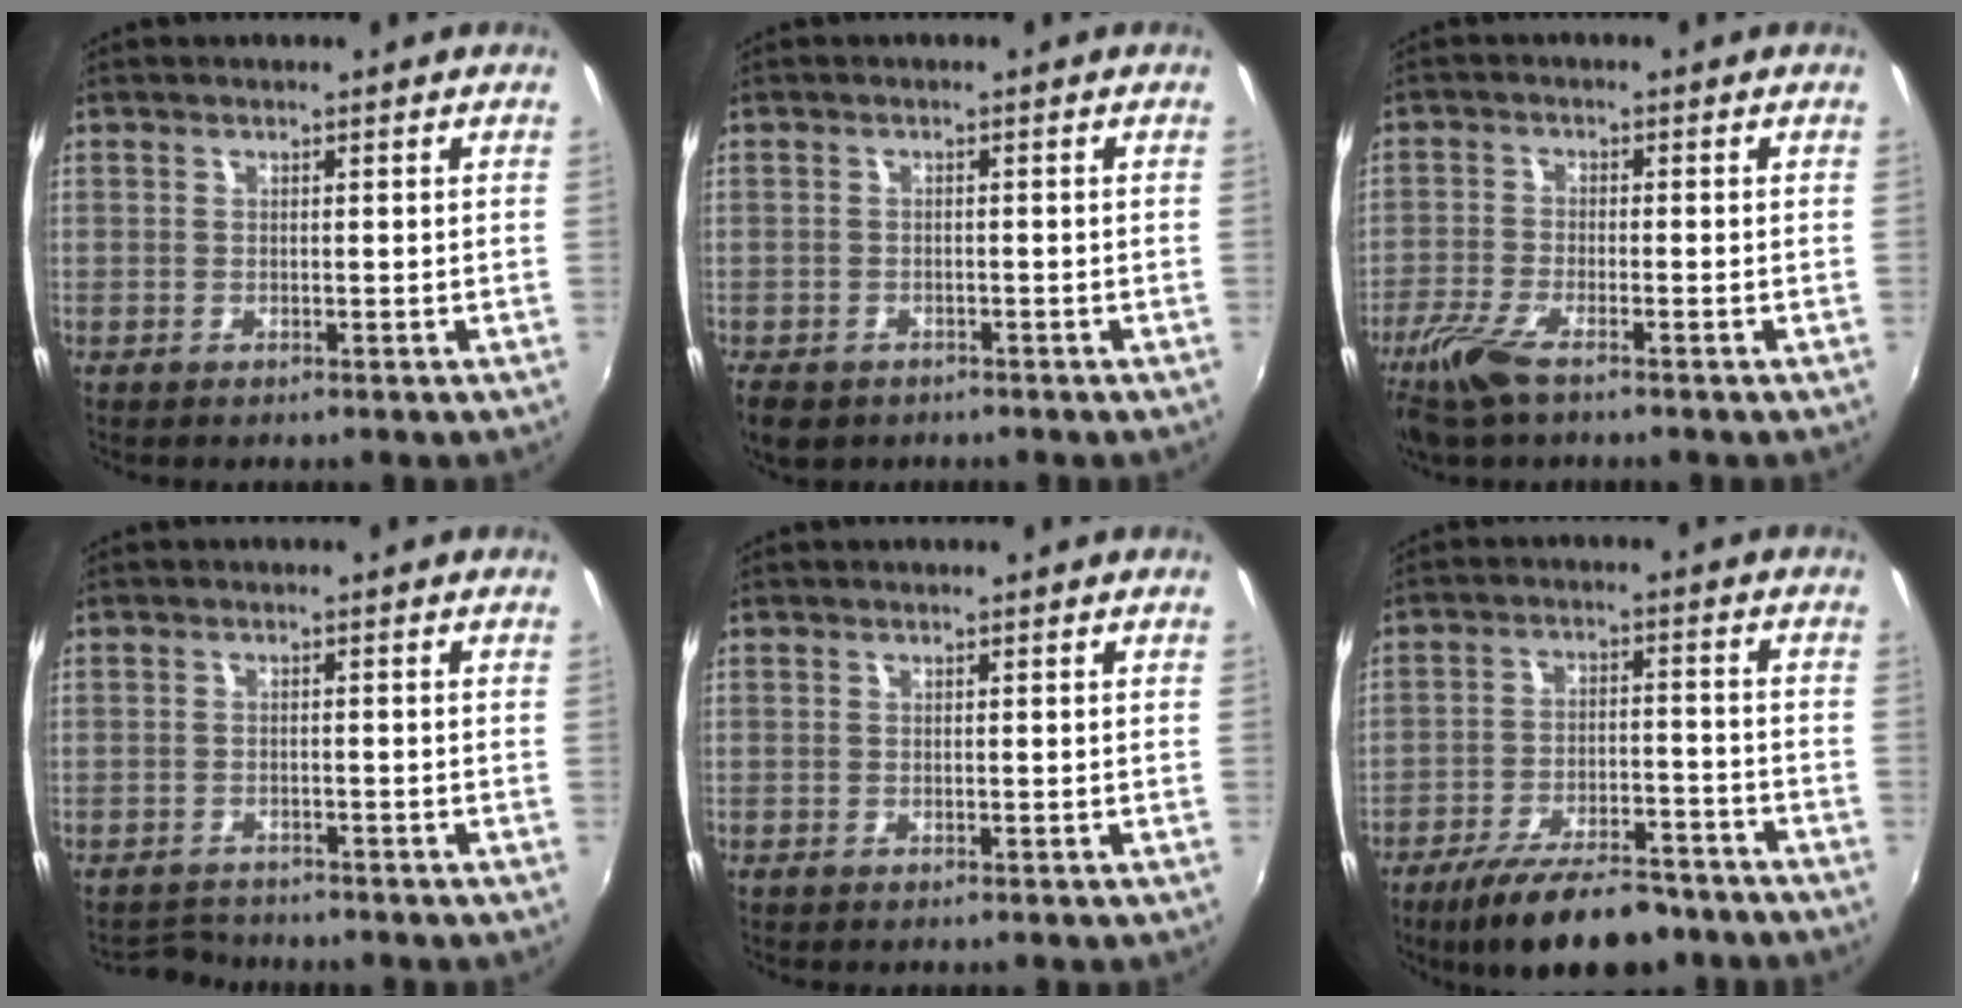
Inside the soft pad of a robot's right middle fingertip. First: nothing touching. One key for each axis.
{"total": 5.8, "fx": -3.8, "fy": 3.5, "fz": 2.6, "tx": -0.068, "ty": -0.019, "tz": -0.061}
{"total": 7.3, "fx": -5.1, "fy": 1.8, "fz": 4.9, "tx": -0.125, "ty": -0.020, "tz": -0.104}
{"total": 3.5, "fx": -3.3, "fy": 0.9, "fz": -0.1, "tx": -0.012, "ty": 0.000, "tz": -0.062}
{"total": 0.0}
{"total": 16.0, "fx": -12.8, "fy": 4.9, "fz": 8.3, "tx": -0.158, "ty": -0.018, "tz": -0.192}